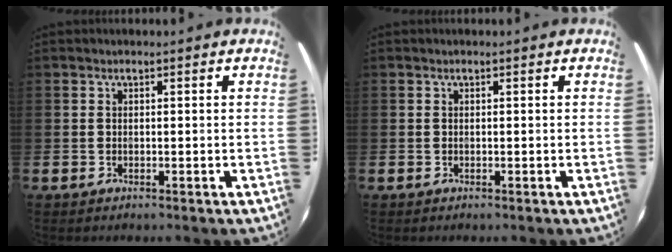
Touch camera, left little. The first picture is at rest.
{"total": 0.0}